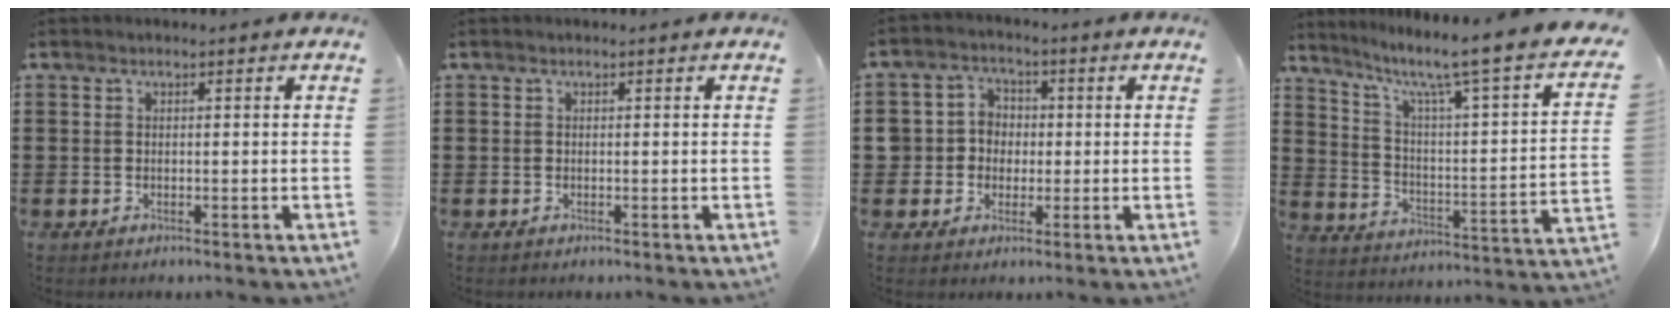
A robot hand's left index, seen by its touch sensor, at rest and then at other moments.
{"total": 0.0}
{"total": 4.8, "force": [-0.1, 4.7, 1.0], "torque": [-0.041, 0.015, -0.005]}
{"total": 6.7, "force": [4.9, -0.2, 4.6], "torque": [-0.102, -0.052, 0.064]}